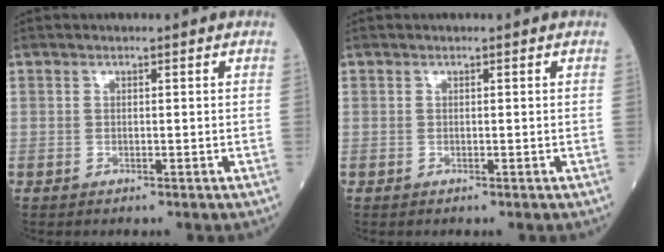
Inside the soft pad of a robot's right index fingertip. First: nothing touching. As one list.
[{"total": 0.0}]